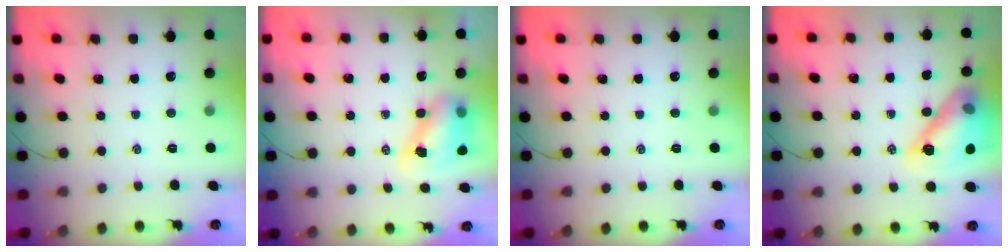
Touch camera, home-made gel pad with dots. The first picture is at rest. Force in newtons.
{"total": 8.5, "press": 8.3, "slide": 1.8}
{"total": 0.0}
{"total": 17.6, "press": 17.5, "slide": 2.0}